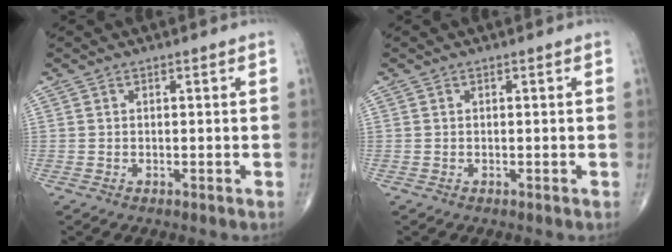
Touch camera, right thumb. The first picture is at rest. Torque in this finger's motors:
{"motor_torque": [0.00, 0.00, -0.01, 0.00, 0.02]}